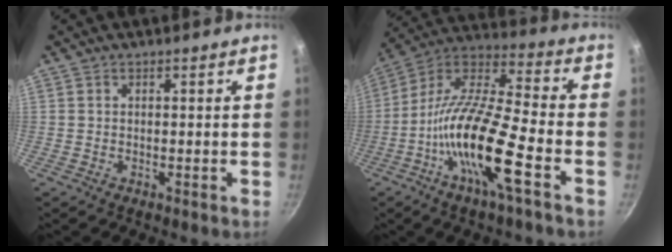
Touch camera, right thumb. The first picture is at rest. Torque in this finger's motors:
{"motor_torque": [2.57, 2.44, 2.00, -0.77, 0.28]}